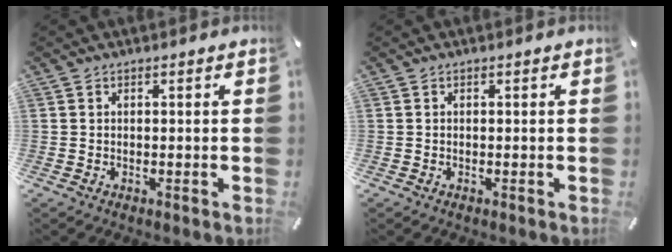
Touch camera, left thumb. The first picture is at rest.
{"total": 0.0}